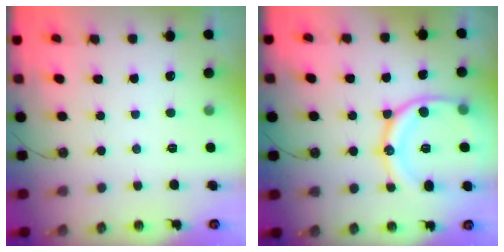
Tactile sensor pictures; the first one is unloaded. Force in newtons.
{"total": 17.7, "press": 17.6, "slide": 1.5}